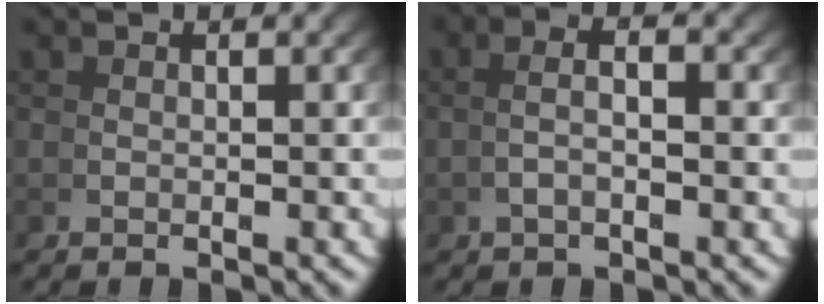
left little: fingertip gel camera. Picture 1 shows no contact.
{"total": 2.4, "force": [0.2, 0.5, 2.3], "torque": [-0.037, 0.005, 0.005]}